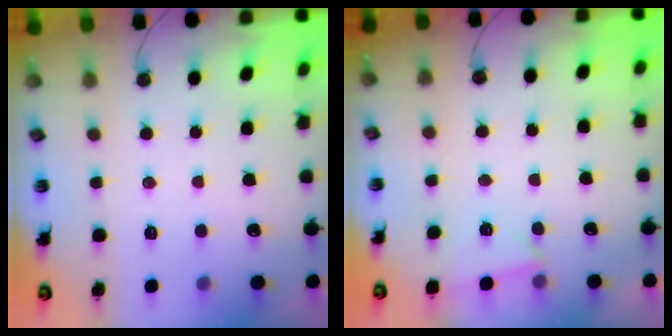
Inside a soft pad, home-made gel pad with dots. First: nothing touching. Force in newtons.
{"total": 1.9, "press": 1.8, "slide": 0.6}